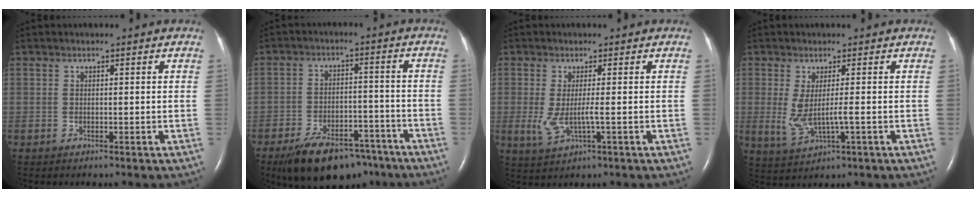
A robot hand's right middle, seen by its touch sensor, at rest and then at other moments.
{"total": 14.0, "force": [-10.6, 6.1, 6.8], "torque": [-0.105, 0.010, -0.163]}
{"total": 4.1, "force": [-0.5, 0.5, 4.1], "torque": [-0.097, -0.012, -0.005]}
{"total": 5.0, "force": [-0.3, 0.6, 4.9], "torque": [-0.114, -0.012, 0.001]}